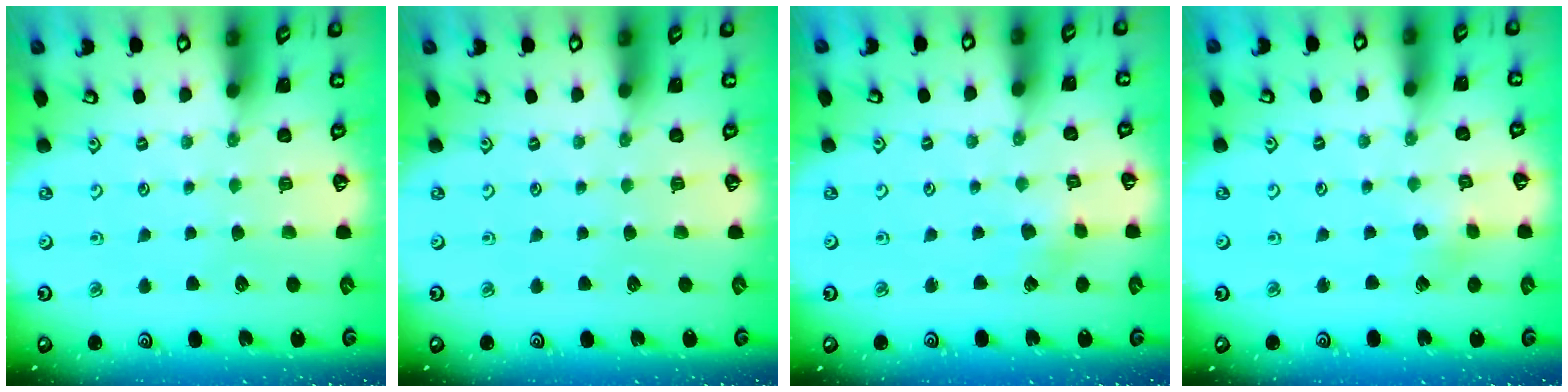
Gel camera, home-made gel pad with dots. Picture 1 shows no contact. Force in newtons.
{"total": 0.0}
{"total": 1.7, "press": 1.6, "slide": 0.2}
{"total": 2.6, "press": 2.5, "slide": 0.4}